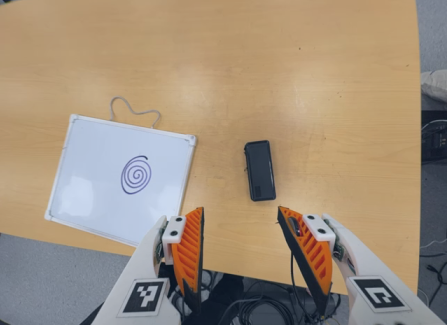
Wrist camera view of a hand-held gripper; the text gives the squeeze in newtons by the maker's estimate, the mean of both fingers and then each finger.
{"total": 0.0}